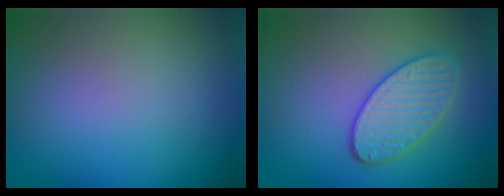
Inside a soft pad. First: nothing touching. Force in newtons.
{"total": 3.5, "press": 3.5, "slide": 0.3}